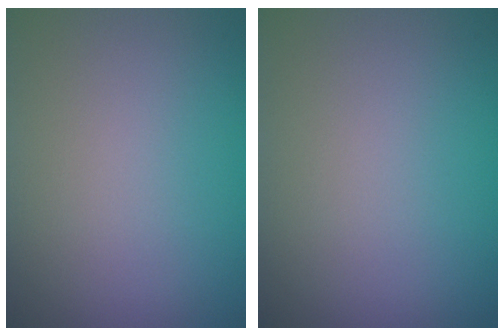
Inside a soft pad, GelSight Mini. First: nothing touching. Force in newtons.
{"total": 0.0}